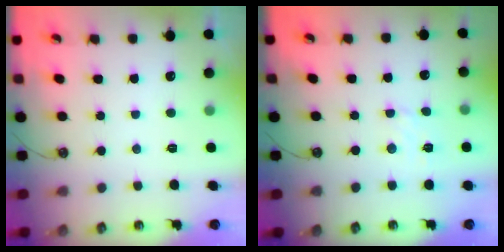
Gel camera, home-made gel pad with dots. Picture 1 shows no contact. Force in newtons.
{"total": 3.8, "press": 3.7, "slide": 0.6}